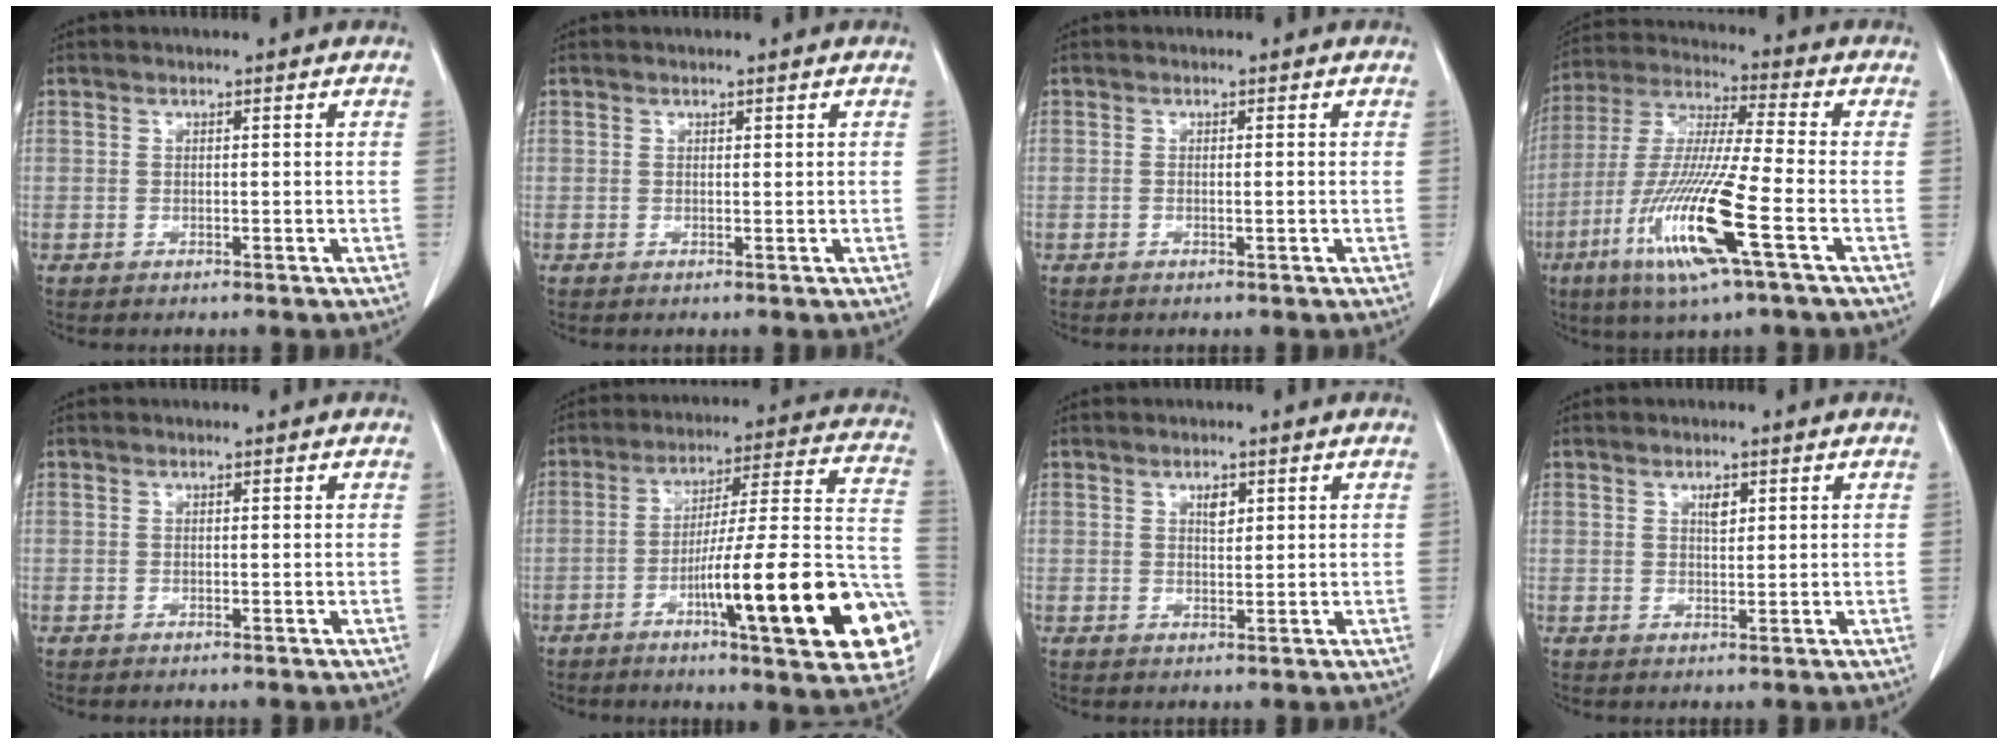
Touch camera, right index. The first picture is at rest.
{"total": 0.0}
{"total": 0.6, "force": [-0.1, 0.0, 0.6], "torque": [-0.012, 0.001, 0.001]}
{"total": 16.3, "force": [-6.3, 0.1, 15.1], "torque": [-0.316, -0.022, -0.120]}
{"total": 0.0}
{"total": 24.4, "force": [-8.7, 2.1, 22.7], "torque": [-0.234, 0.009, -0.119]}
{"total": 1.9, "force": [0.9, 0.9, 1.4], "torque": [-0.023, -0.002, 0.016]}
{"total": 1.9, "force": [0.9, 0.8, 1.5], "torque": [-0.024, -0.002, 0.016]}